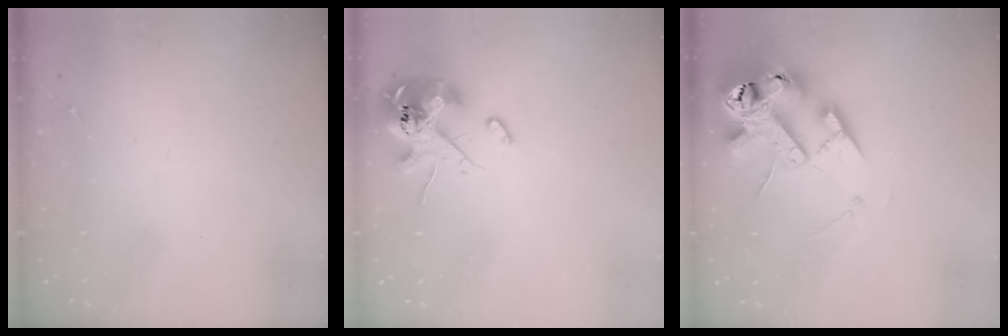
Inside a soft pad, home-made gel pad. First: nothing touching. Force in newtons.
{"total": 13.8, "press": 13.6, "slide": 2.2}
{"total": 18.8, "press": 18.6, "slide": 2.9}